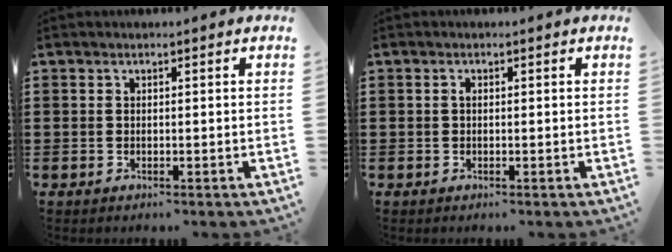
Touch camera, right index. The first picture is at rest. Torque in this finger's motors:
{"motor_torque": [0.27, -0.18, 0.02, 0.03]}